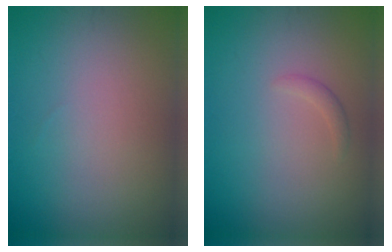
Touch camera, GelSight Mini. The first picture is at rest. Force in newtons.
{"total": 0.8, "press": 0.8, "slide": 0.0}